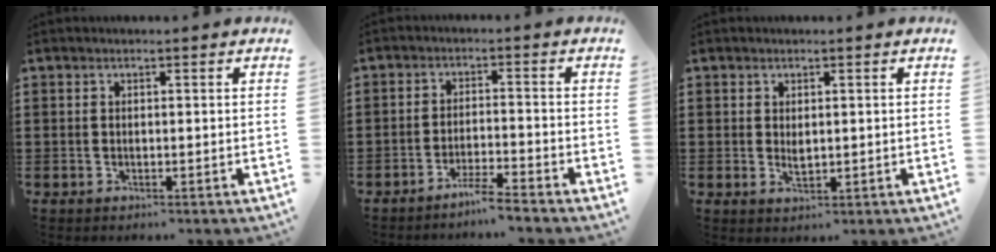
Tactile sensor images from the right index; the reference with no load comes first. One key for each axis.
{"total": 3.7, "fx": -3.4, "fy": -0.6, "fz": 1.3, "tx": -0.031, "ty": -0.005, "tz": -0.068}
{"total": 1.6, "fx": 0.3, "fy": 0.8, "fz": 1.4, "tx": -0.028, "ty": 0.002, "tz": 0.006}